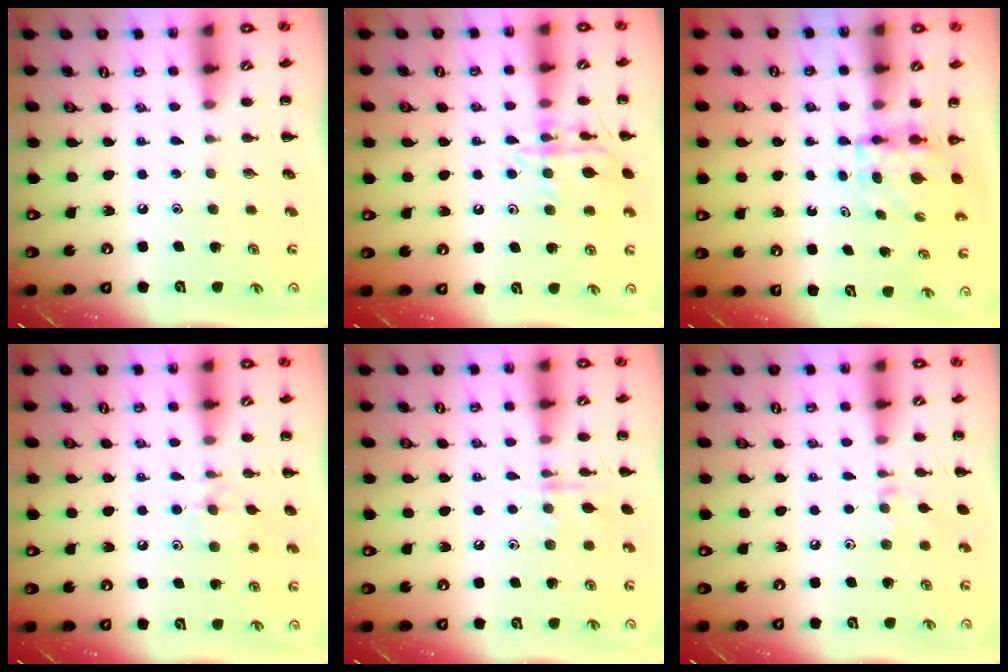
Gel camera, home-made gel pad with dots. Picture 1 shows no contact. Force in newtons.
{"total": 13.3, "press": 13.2, "slide": 0.9}
{"total": 3.9, "press": 3.9, "slide": 0.3}
{"total": 7.8, "press": 7.5, "slide": 2.0}
{"total": 7.2, "press": 7.1, "slide": 0.8}
{"total": 7.0, "press": 6.7, "slide": 1.9}